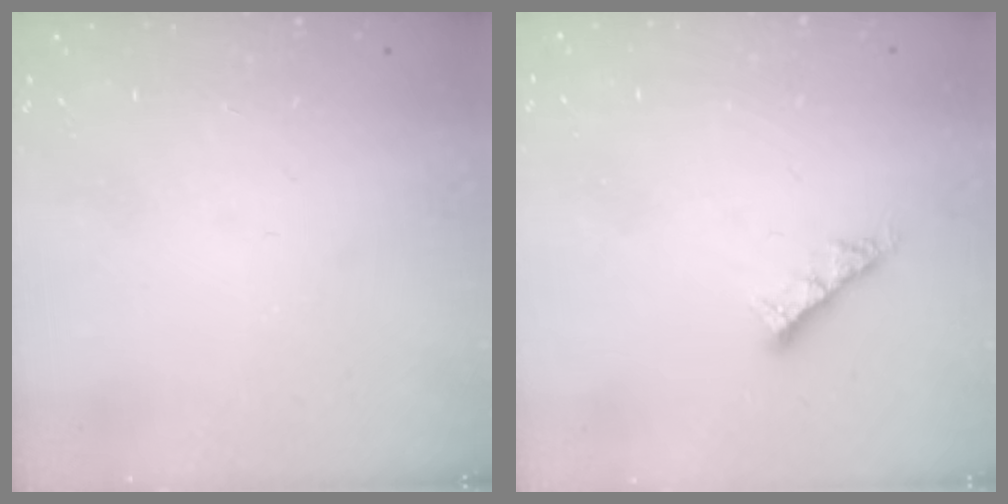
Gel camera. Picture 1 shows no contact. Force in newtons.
{"total": 5.0, "press": 5.0, "slide": 0.3}